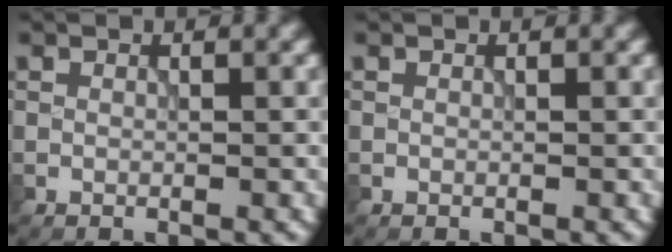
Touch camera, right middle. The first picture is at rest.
{"total": 0.0}